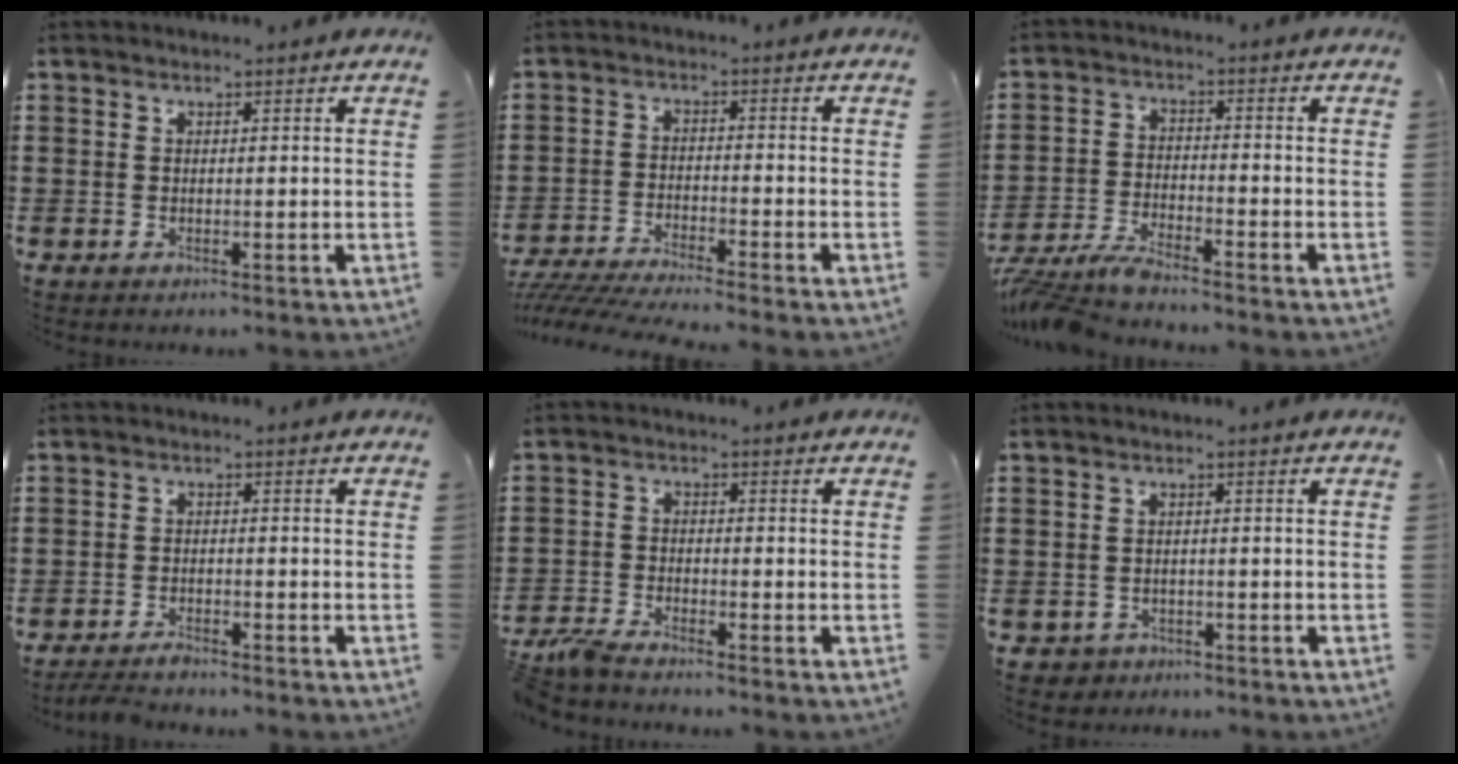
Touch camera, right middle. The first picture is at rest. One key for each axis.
{"total": 4.4, "fx": -4.3, "fy": -0.4, "fz": 1.2, "tx": -0.035, "ty": -0.015, "tz": -0.089}
{"total": 5.1, "fx": -4.7, "fy": 0.2, "fz": 2.0, "tx": -0.055, "ty": -0.014, "tz": -0.094}
{"total": 2.0, "fx": -1.9, "fy": 0.1, "fz": 0.6, "tx": -0.015, "ty": 0.000, "tz": -0.038}
{"total": 3.3, "fx": -3.0, "fy": 0.2, "fz": 1.2, "tx": -0.044, "ty": -0.005, "tz": -0.068}
{"total": 1.3, "fx": -1.0, "fy": 0.8, "fz": -0.1, "tx": -0.005, "ty": 0.001, "tz": -0.025}